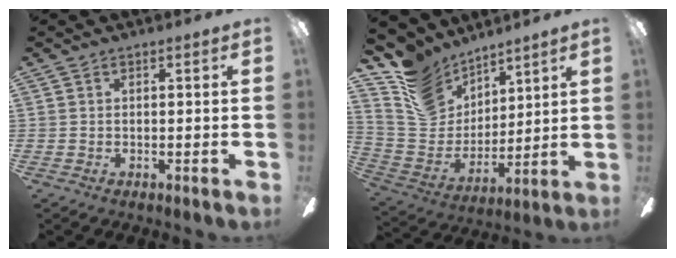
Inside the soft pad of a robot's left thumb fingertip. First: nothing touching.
{"total": 14.3, "force": [10.3, 9.0, 4.1], "torque": [-0.113, -0.062, 0.205]}